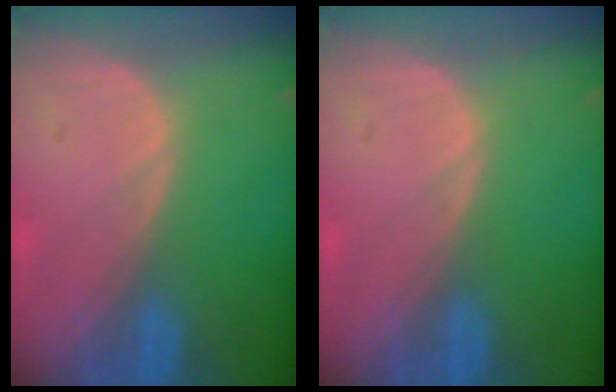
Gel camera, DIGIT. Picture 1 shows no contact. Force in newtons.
{"total": 0.0}